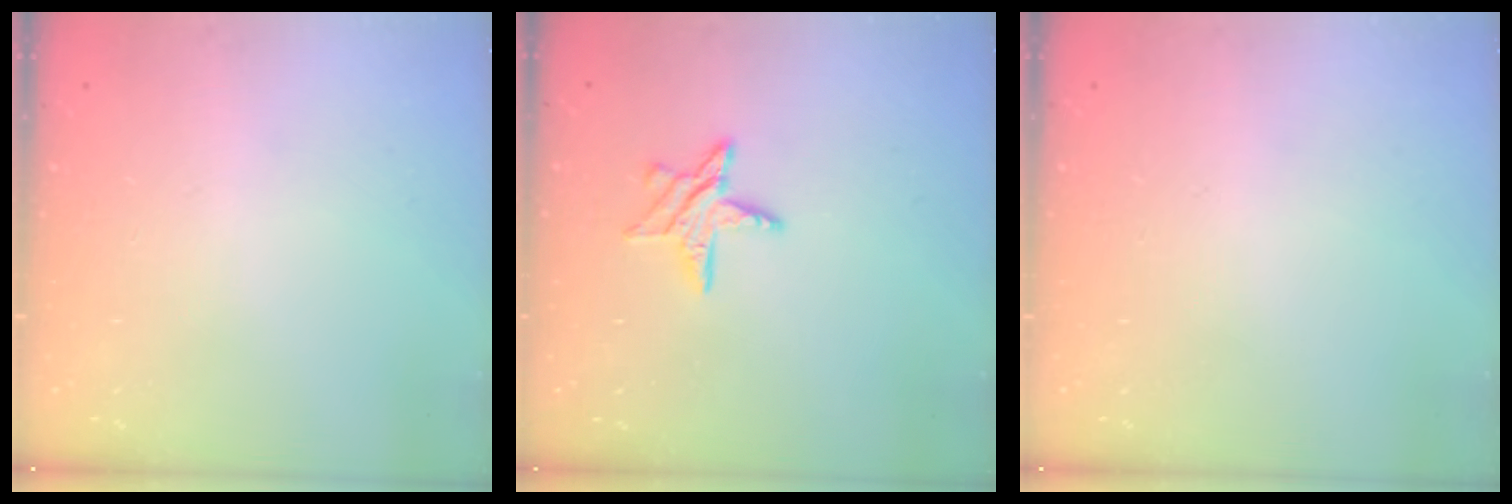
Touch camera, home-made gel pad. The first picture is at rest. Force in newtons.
{"total": 8.6, "press": 8.6, "slide": 0.5}
{"total": 0.0}